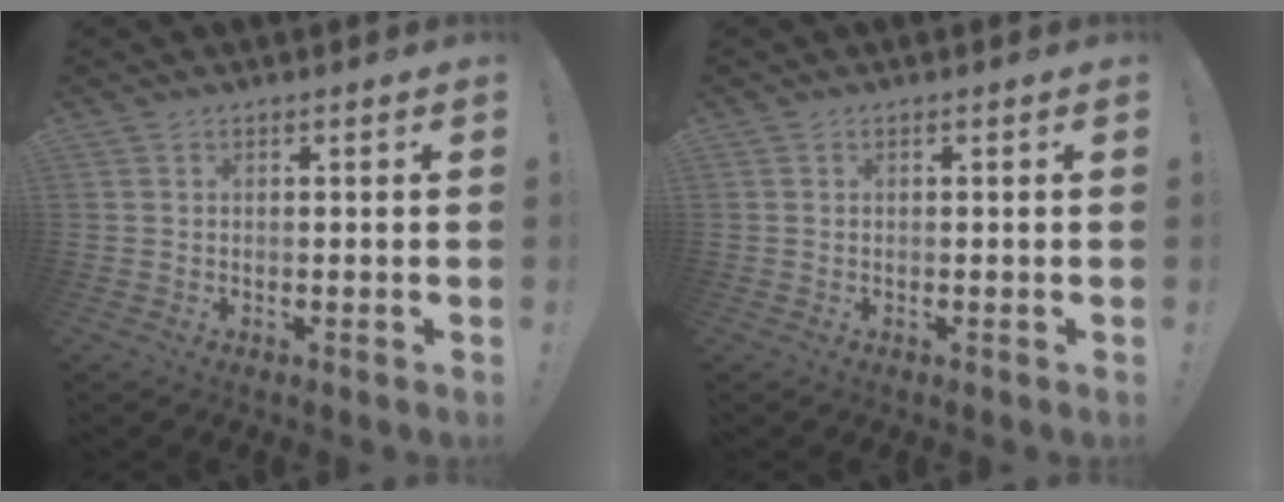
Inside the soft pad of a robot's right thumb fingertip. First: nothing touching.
{"total": 0.0}